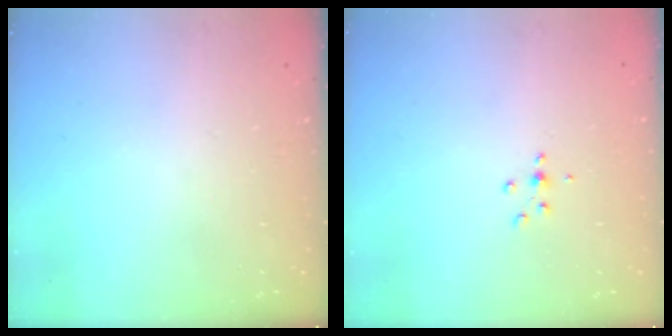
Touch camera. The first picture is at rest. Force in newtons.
{"total": 4.4, "press": 4.2, "slide": 1.4}